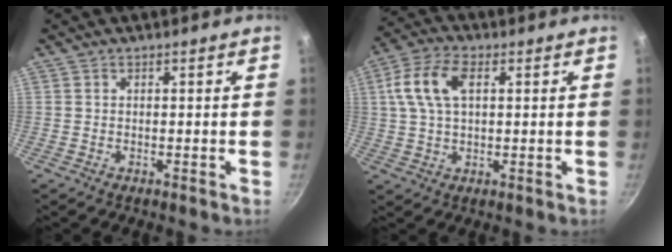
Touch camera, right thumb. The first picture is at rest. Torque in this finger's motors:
{"motor_torque": [0.50, 1.93, 0.57, -0.53, 0.08]}